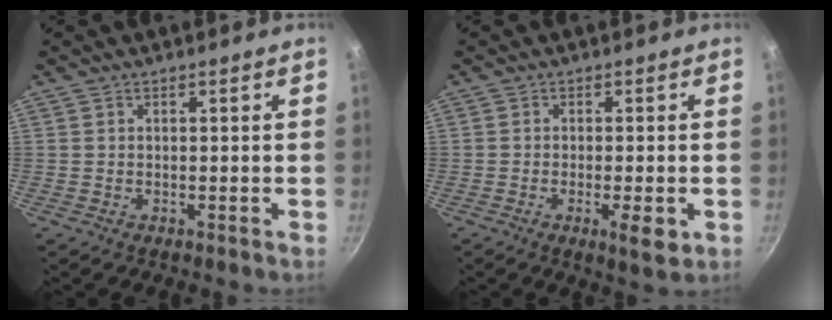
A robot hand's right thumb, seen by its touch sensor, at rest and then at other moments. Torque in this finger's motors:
{"motor_torque": [-0.57, 0.48, -0.24, 0.01, -0.02]}